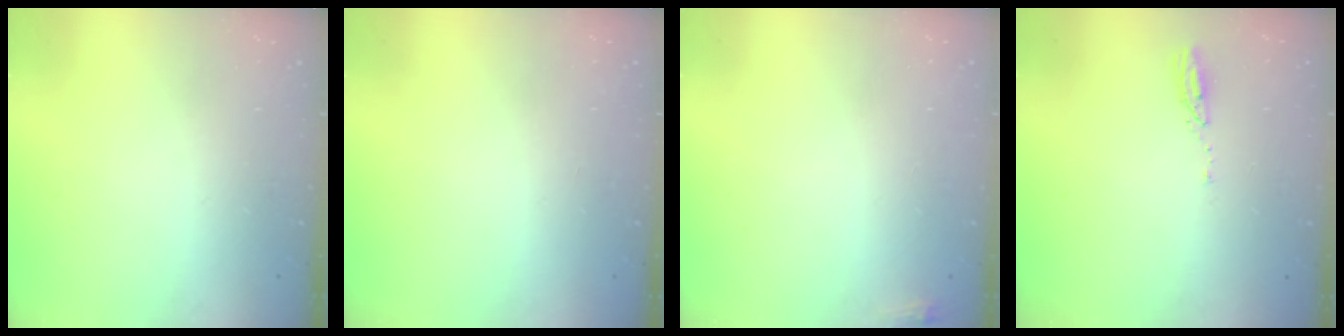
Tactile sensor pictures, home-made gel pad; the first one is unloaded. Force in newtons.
{"total": 0.0}
{"total": 3.2, "press": 2.9, "slide": 1.3}
{"total": 3.6, "press": 3.6, "slide": 0.3}